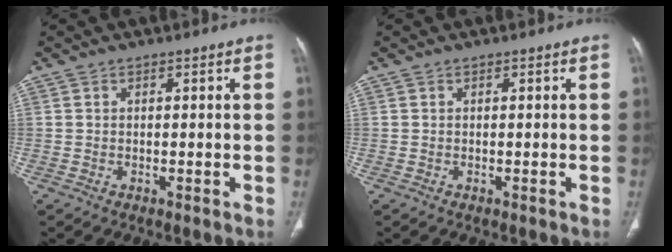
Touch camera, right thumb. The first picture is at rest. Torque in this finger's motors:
{"motor_torque": [-0.05, -0.11, 0.35, 0.05, -0.02]}